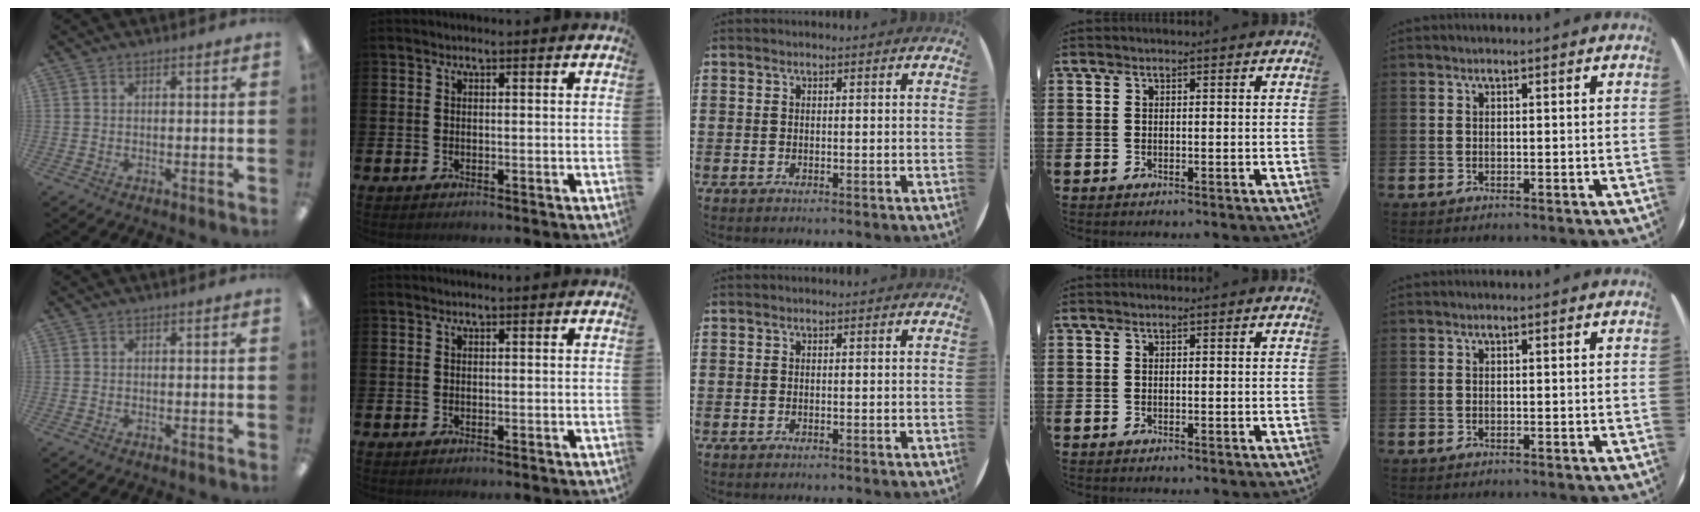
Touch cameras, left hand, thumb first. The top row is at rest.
{}